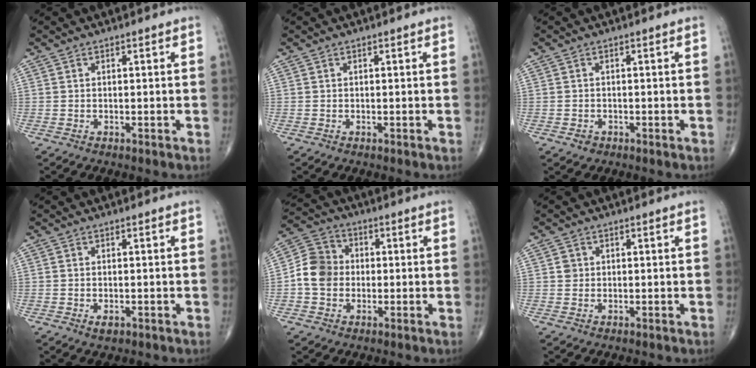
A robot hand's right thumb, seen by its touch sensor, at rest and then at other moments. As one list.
[{"total": 0.0}, {"total": 1.4, "force": [-0.7, 1.1, 0.5], "torque": [-0.002, 0.005, -0.009]}, {"total": 1.6, "force": [-0.6, 0.9, 1.2], "torque": [-0.018, 0.000, -0.008]}, {"total": 8.3, "force": [-0.7, 7.2, 4.1], "torque": [-0.060, 0.025, -0.026]}, {"total": 1.4, "force": [0.2, 1.4, 0.4], "torque": [0.001, 0.002, 0.003]}]